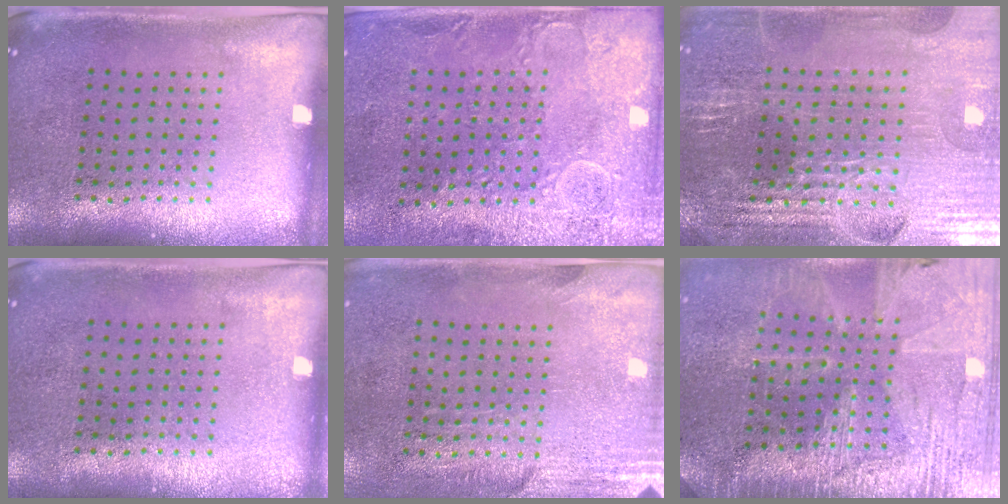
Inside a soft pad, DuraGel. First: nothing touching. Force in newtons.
{"total": 2.9, "press": 2.4, "slide": 1.7}
{"total": 3.4, "press": 3.4, "slide": 0.5}
{"total": 0.0}
{"total": 2.8, "press": 2.4, "slide": 1.5}
{"total": 3.4, "press": 3.2, "slide": 1.1}